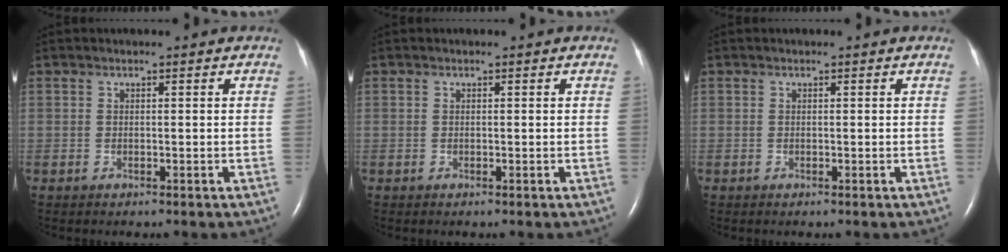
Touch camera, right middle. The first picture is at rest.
{"total": 0.0}
{"total": 0.0}